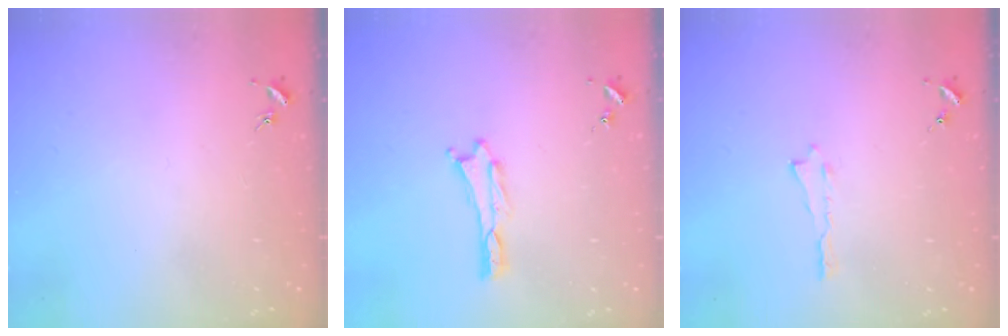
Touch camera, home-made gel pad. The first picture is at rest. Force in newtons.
{"total": 0.0}
{"total": 0.0}